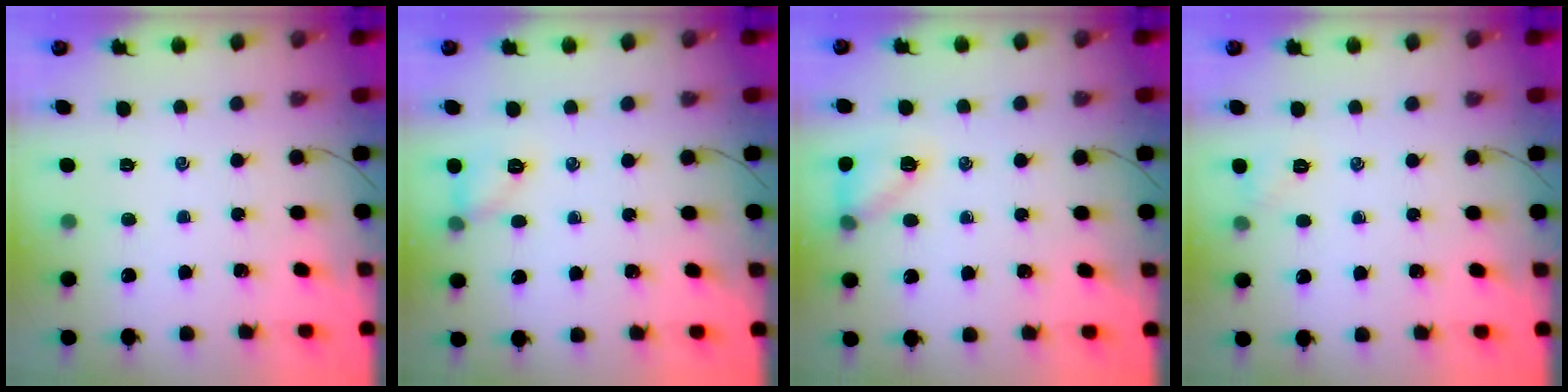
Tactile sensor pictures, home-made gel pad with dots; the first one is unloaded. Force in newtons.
{"total": 6.5, "press": 6.4, "slide": 0.8}
{"total": 10.5, "press": 10.3, "slide": 2.0}
{"total": 3.8, "press": 3.7, "slide": 1.1}